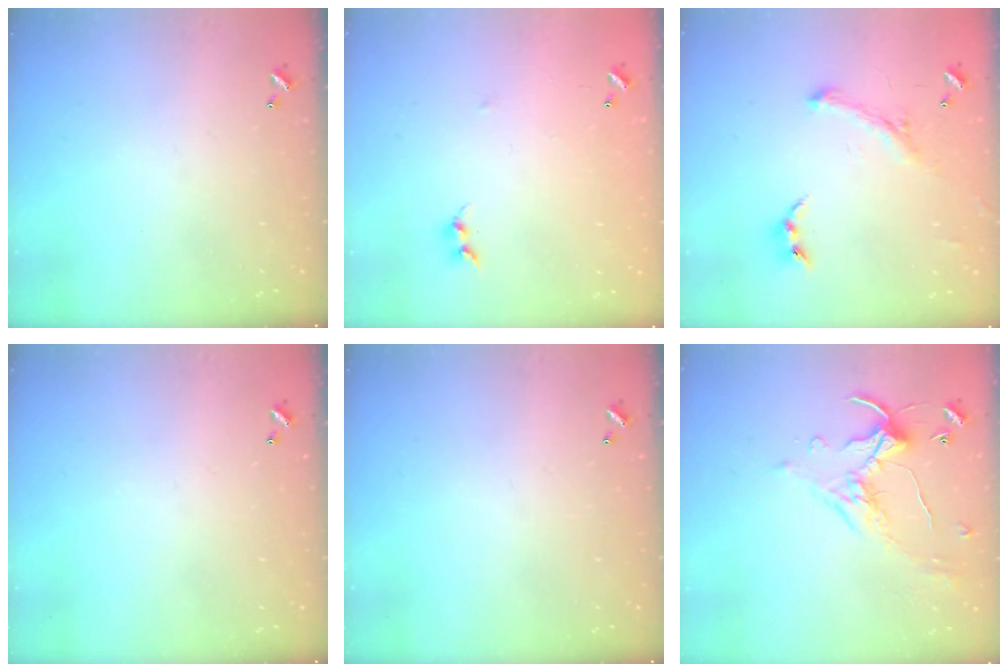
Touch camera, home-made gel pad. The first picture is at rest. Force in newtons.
{"total": 7.0, "press": 7.0, "slide": 0.5}
{"total": 0.6, "press": 0.6, "slide": 0.1}
{"total": 0.0}
{"total": 0.0}
{"total": 1.2, "press": 0.6, "slide": 1.0}